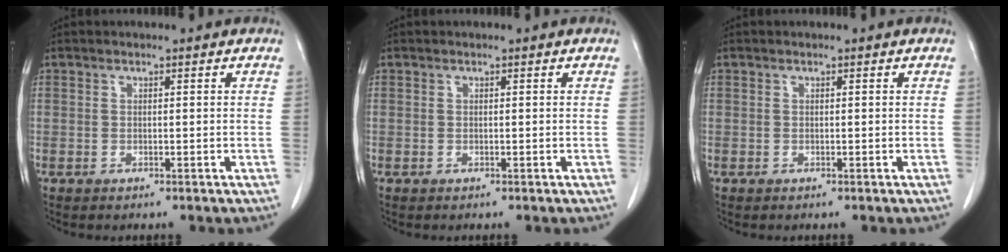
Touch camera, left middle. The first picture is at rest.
{"total": 0.0}
{"total": 0.0}